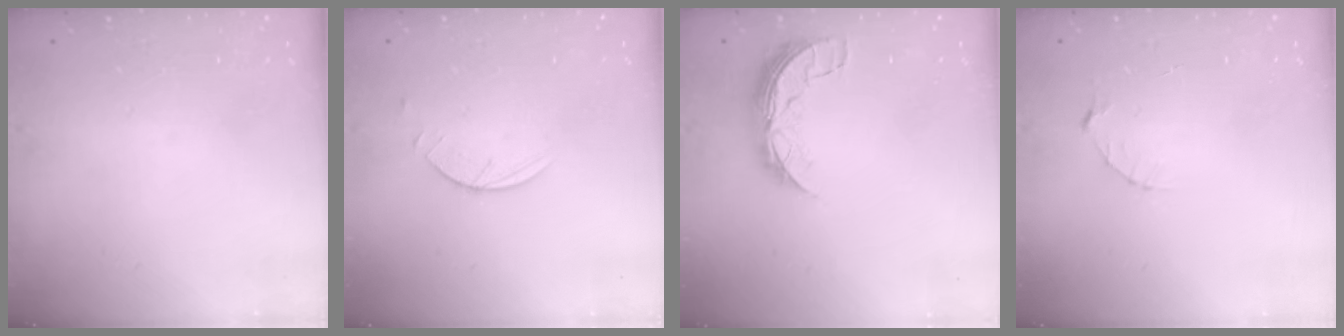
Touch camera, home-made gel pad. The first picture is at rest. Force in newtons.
{"total": 2.9, "press": 2.8, "slide": 0.3}
{"total": 7.9, "press": 7.9, "slide": 0.6}
{"total": 3.1, "press": 3.1, "slide": 0.3}